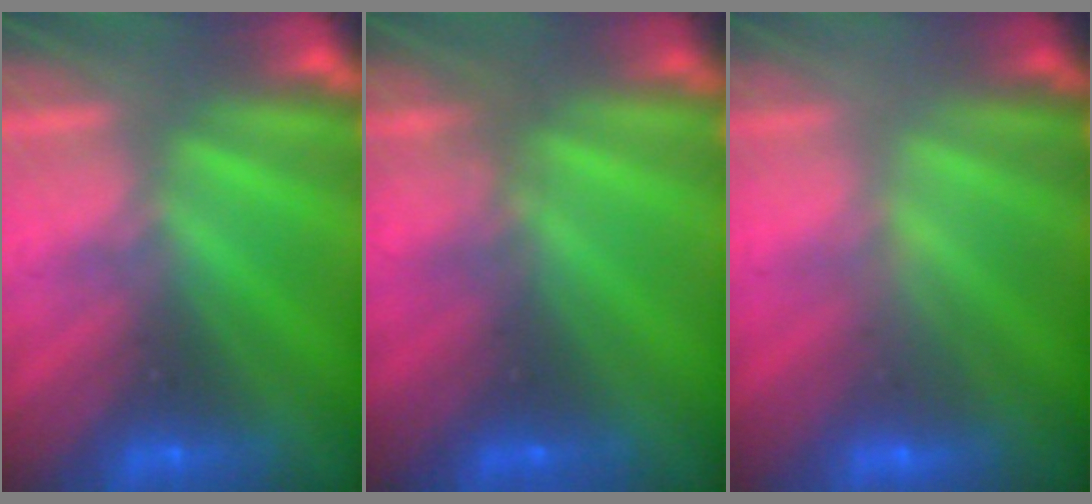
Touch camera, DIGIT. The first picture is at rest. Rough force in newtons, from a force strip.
{"total": 10.7}
{"total": 2.2}